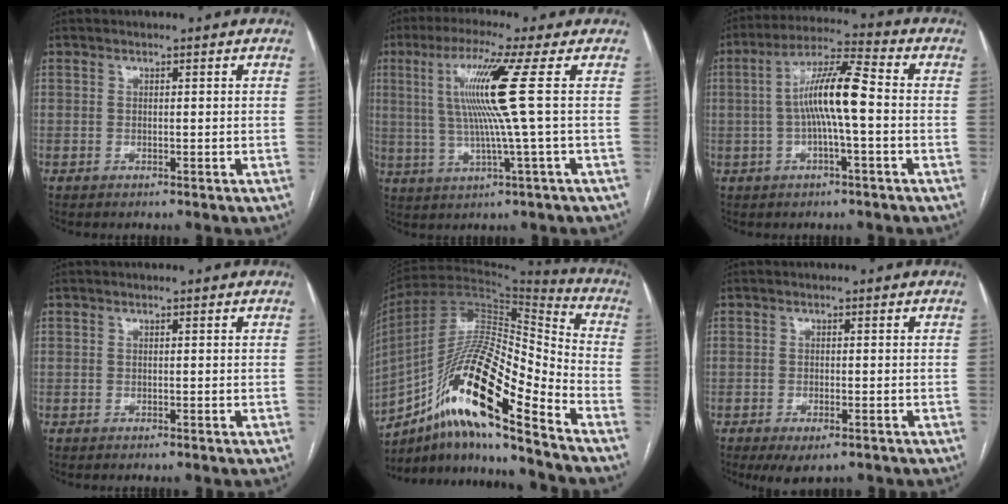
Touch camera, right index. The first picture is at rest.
{"total": 10.7, "force": [2.0, -2.4, 10.2], "torque": [-0.194, 0.007, 0.041]}
{"total": 9.8, "force": [-0.6, 0.9, 9.7], "torque": [-0.181, 0.022, -0.018]}
{"total": 0.0}
{"total": 20.6, "force": [-11.6, 2.8, 16.9], "torque": [-0.323, -0.003, -0.204]}
{"total": 4.2, "force": [-2.7, 1.5, 2.9], "torque": [-0.046, -0.006, -0.035]}